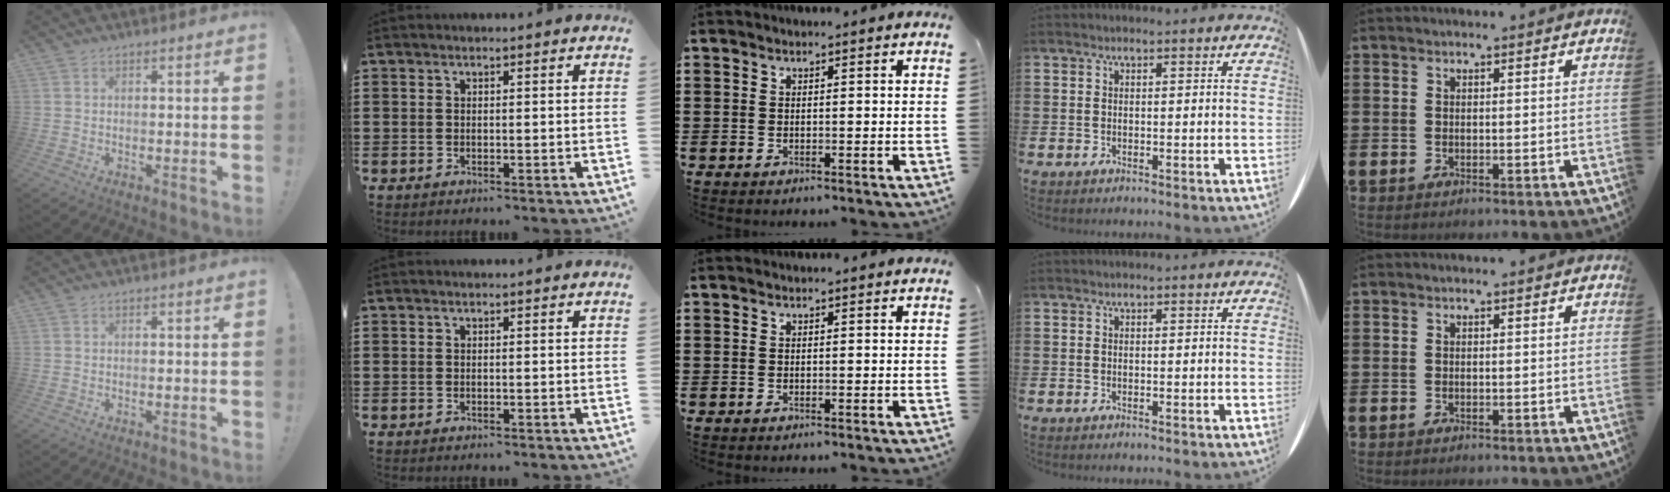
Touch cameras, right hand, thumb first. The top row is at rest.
{}